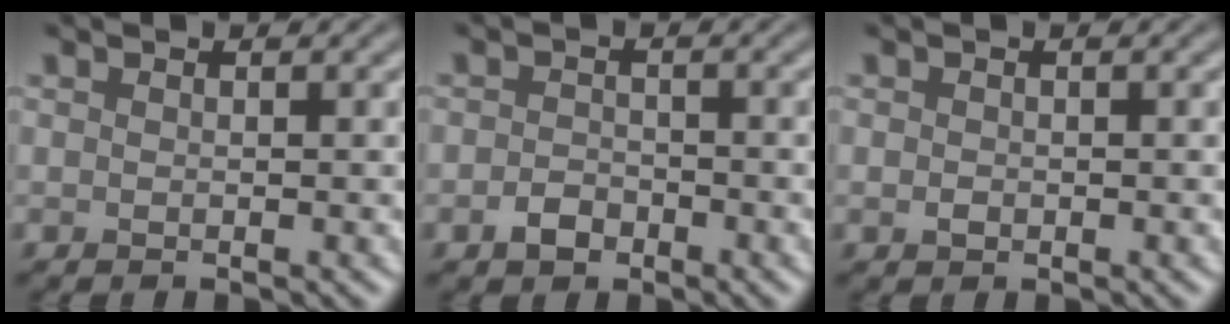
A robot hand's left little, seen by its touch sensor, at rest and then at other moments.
{"total": 1.9, "force": [-1.2, 1.3, 0.7], "torque": [-0.008, 0.002, -0.030]}
{"total": 0.8, "force": [-0.1, 0.7, 0.4], "torque": [-0.007, 0.000, -0.006]}